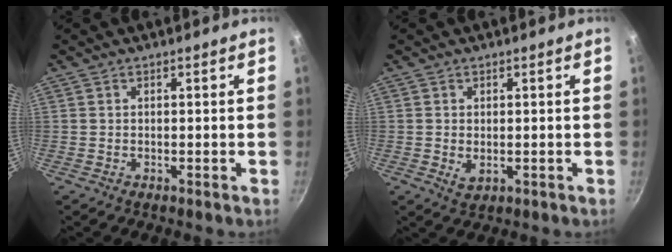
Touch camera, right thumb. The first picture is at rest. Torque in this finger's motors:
{"motor_torque": [-0.01, -0.13, -0.14, 0.55, -0.06]}